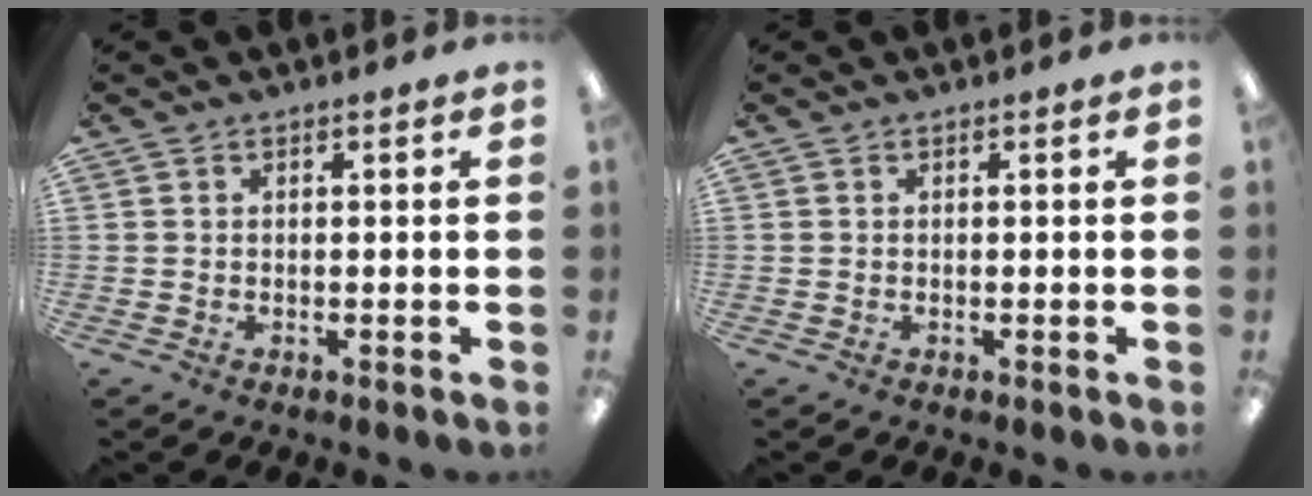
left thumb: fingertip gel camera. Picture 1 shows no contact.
{"total": 0.0}